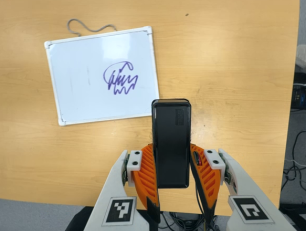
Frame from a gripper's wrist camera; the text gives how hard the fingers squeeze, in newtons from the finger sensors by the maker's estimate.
{"total": 4.5, "left": 2.8, "right": 6.1}